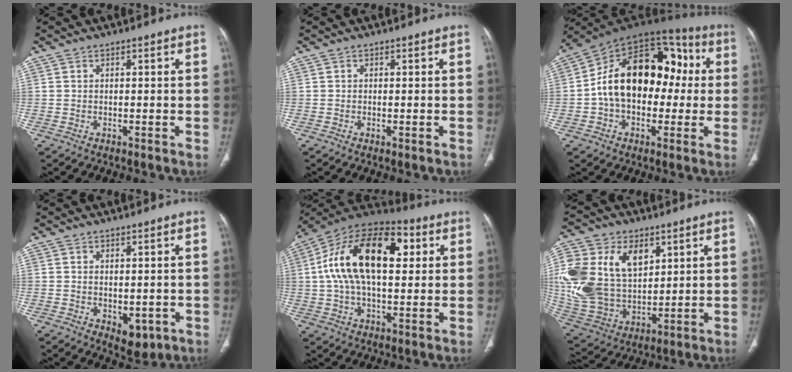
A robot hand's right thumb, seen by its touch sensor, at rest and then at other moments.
{"total": 0.6, "force": [-0.3, 0.2, 0.5], "torque": [-0.010, -0.003, -0.003]}
{"total": 22.0, "force": [0.7, 14.6, 16.5], "torque": [-0.239, 0.056, 0.006]}
{"total": 4.4, "force": [-1.0, 2.8, 3.3], "torque": [-0.031, -0.006, 0.004]}
{"total": 22.1, "force": [4.5, 11.8, 18.2], "torque": [-0.305, 0.026, 0.065]}
{"total": 25.1, "force": [7.3, 17.0, 17.0], "torque": [-0.365, 0.006, 0.152]}